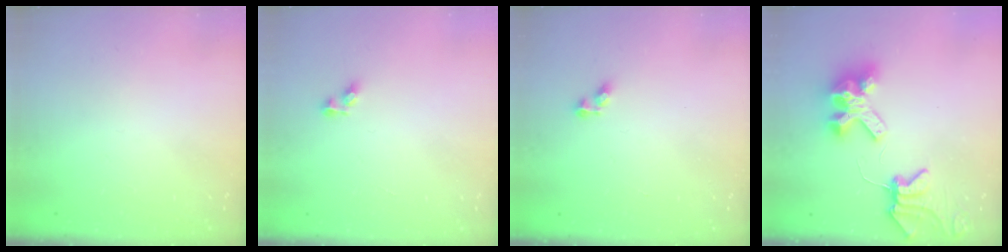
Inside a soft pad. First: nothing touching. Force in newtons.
{"total": 4.1, "press": 4.0, "slide": 0.6}
{"total": 2.8, "press": 2.8, "slide": 0.4}
{"total": 12.6, "press": 12.5, "slide": 1.6}